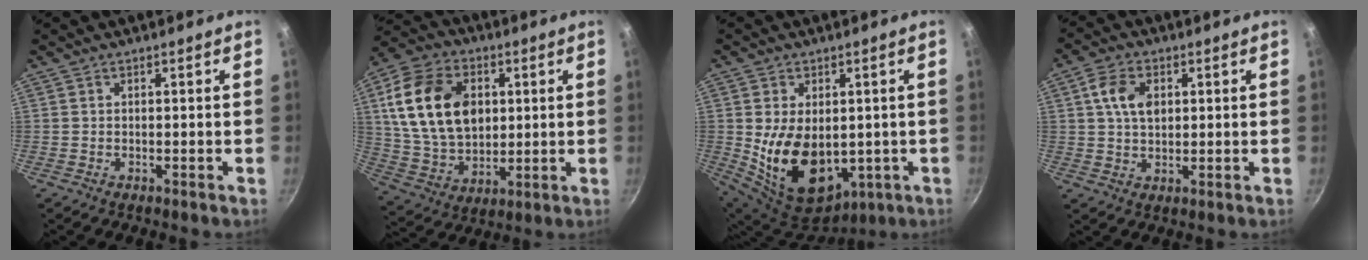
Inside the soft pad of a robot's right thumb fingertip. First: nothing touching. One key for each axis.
{"total": 20.3, "fx": 4.2, "fy": 14.2, "fz": 13.9, "tx": -0.237, "ty": -0.002, "tz": 0.081}
{"total": 16.7, "fx": -0.6, "fy": 11.2, "fz": 12.4, "tx": -0.201, "ty": -0.023, "tz": 0.019}
{"total": 7.1, "fx": 1.7, "fy": 4.7, "fz": 5.0, "tx": -0.084, "ty": 0.001, "tz": 0.028}